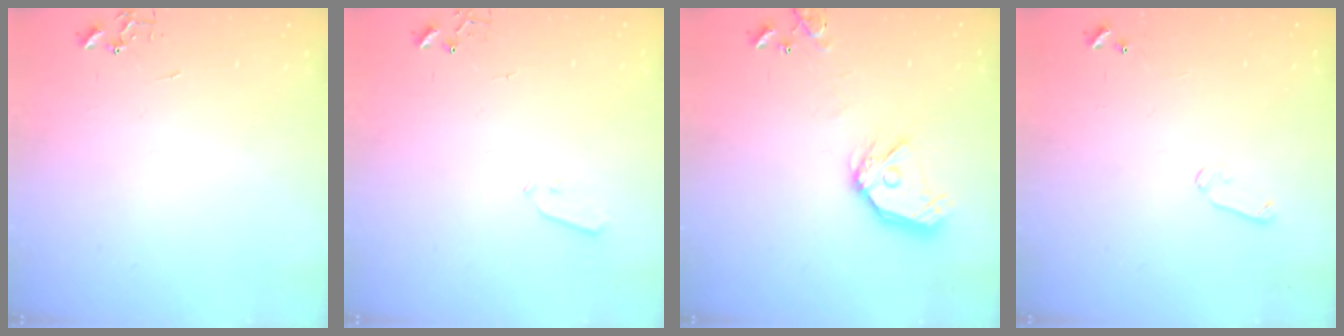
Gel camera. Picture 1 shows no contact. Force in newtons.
{"total": 3.6, "press": 3.6, "slide": 0.6}
{"total": 15.3, "press": 15.1, "slide": 2.1}
{"total": 5.2, "press": 5.1, "slide": 1.0}